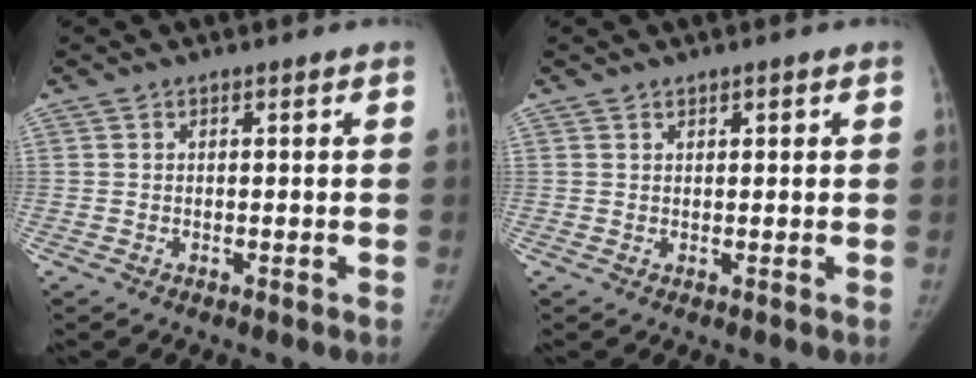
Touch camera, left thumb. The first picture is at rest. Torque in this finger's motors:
{"motor_torque": [0.15, -0.09, -0.24, 0.07, -0.01]}